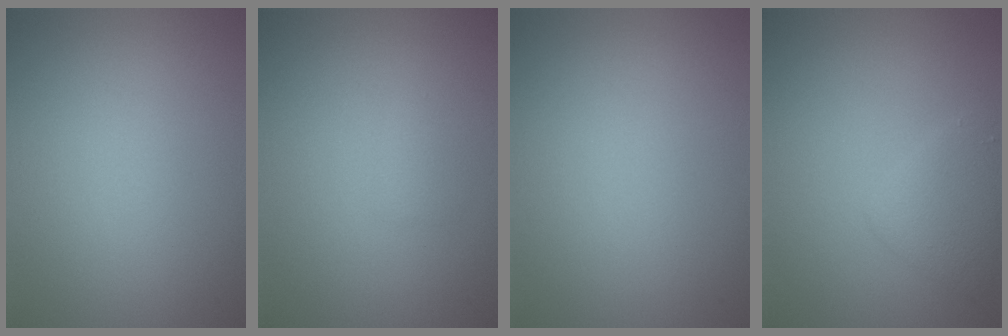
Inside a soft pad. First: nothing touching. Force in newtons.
{"total": 0.7, "press": 0.7, "slide": 0.1}
{"total": 0.0}
{"total": 2.1, "press": 2.1, "slide": 0.0}